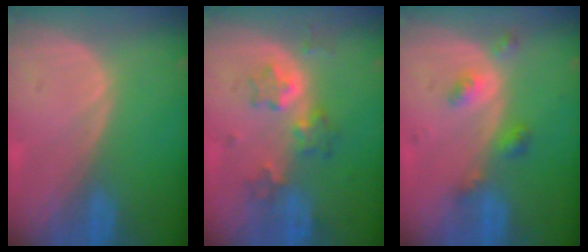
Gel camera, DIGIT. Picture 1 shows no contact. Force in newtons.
{"total": 5.8, "press": 5.8, "slide": 0.8}
{"total": 4.4, "press": 3.9, "slide": 1.9}